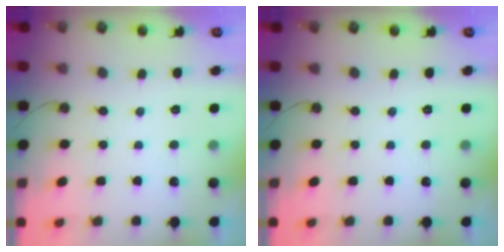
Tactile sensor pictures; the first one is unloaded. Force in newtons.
{"total": 0.0}